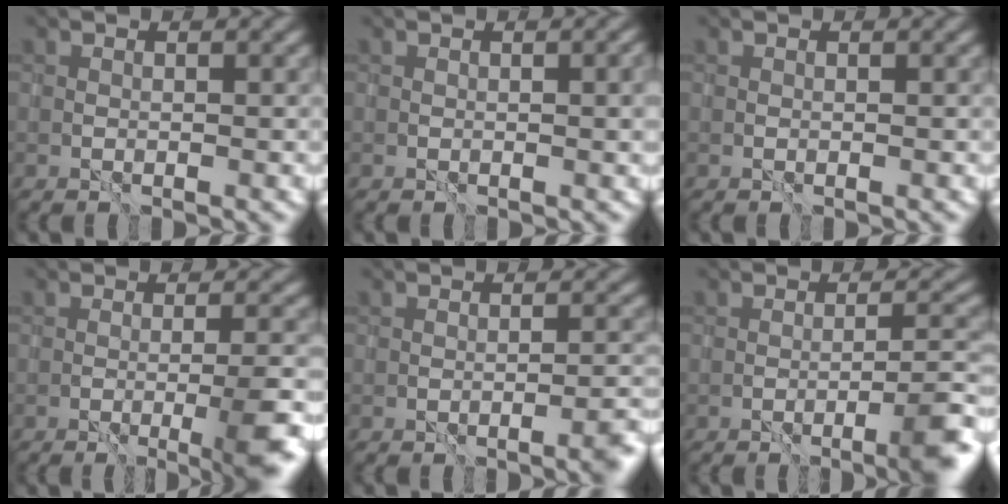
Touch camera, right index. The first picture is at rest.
{"total": 2.3, "force": [0.3, 0.8, 2.2], "torque": [-0.027, -0.003, 0.011]}
{"total": 0.0}
{"total": 5.3, "force": [-1.7, 1.0, 4.9], "torque": [-0.057, -0.002, -0.024]}
{"total": 2.3, "force": [-1.3, 0.2, 1.8], "torque": [-0.023, 0.002, -0.019]}
{"total": 4.7, "force": [-2.4, 0.6, 4.0], "torque": [-0.052, 0.004, -0.037]}